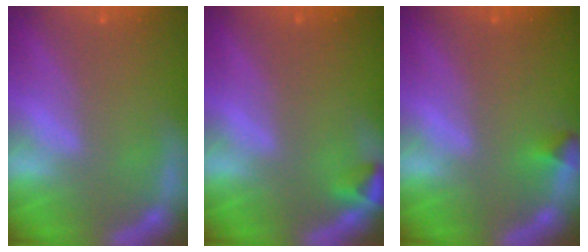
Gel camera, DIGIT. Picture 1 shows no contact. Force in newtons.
{"total": 1.5}
{"total": 0.9}